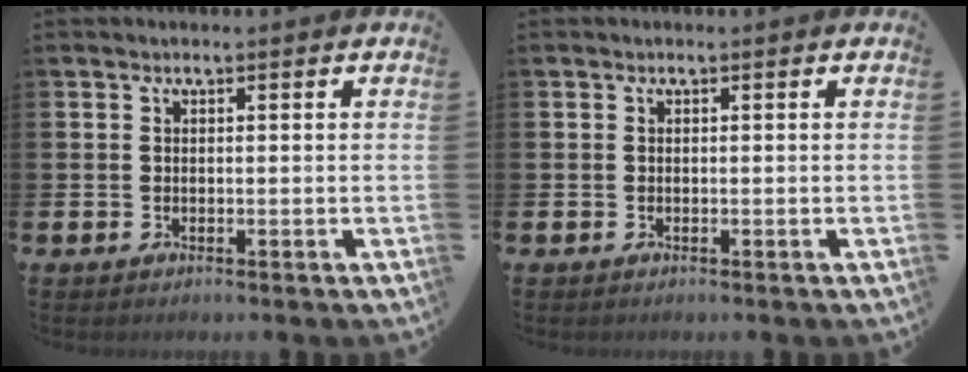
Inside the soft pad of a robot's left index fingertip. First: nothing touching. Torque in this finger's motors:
{"motor_torque": [0.02, 0.07, -0.06, -0.04]}